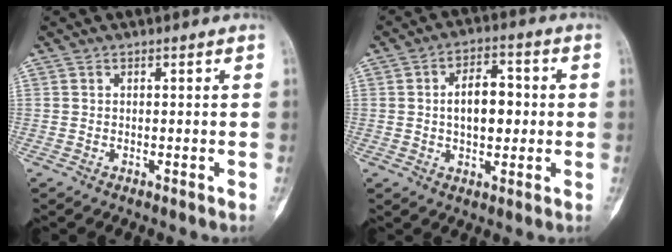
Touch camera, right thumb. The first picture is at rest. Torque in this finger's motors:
{"motor_torque": [0.63, 0.40, 0.07, -0.04, 0.23]}